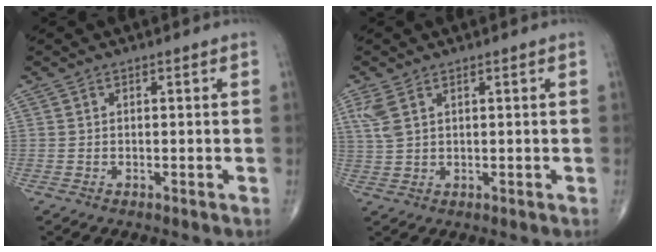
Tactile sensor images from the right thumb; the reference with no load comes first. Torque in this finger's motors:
{"motor_torque": [-0.06, 0.22, 0.50, 0.39, 0.03]}